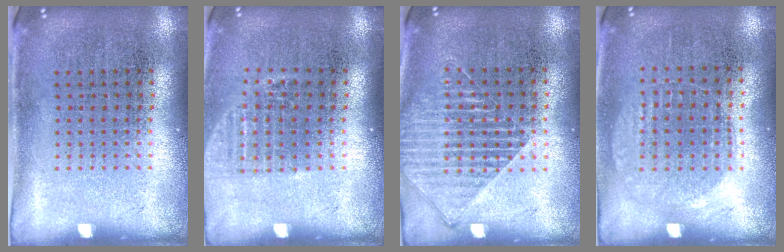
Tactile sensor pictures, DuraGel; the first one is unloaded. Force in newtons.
{"total": 1.1, "press": 1.0, "slide": 0.4}
{"total": 1.5, "press": 1.4, "slide": 0.7}
{"total": 0.9, "press": 0.8, "slide": 0.3}